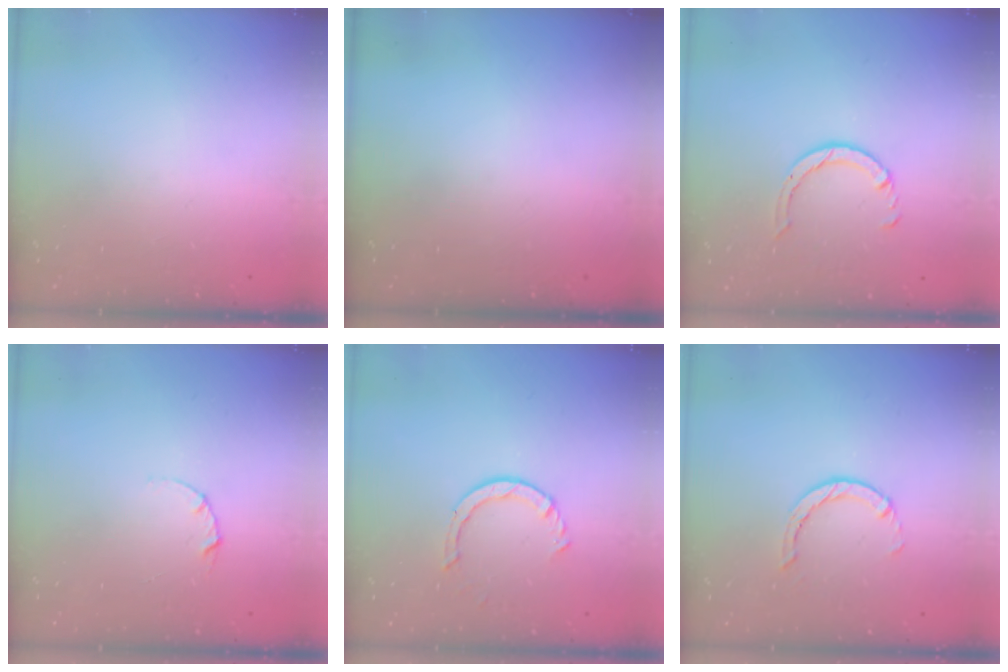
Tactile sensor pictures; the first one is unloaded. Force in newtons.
{"total": 0.0}
{"total": 4.7, "press": 4.7, "slide": 0.4}
{"total": 2.1, "press": 2.1, "slide": 0.1}
{"total": 3.2, "press": 3.2, "slide": 0.3}
{"total": 1.4, "press": 1.4, "slide": 0.3}